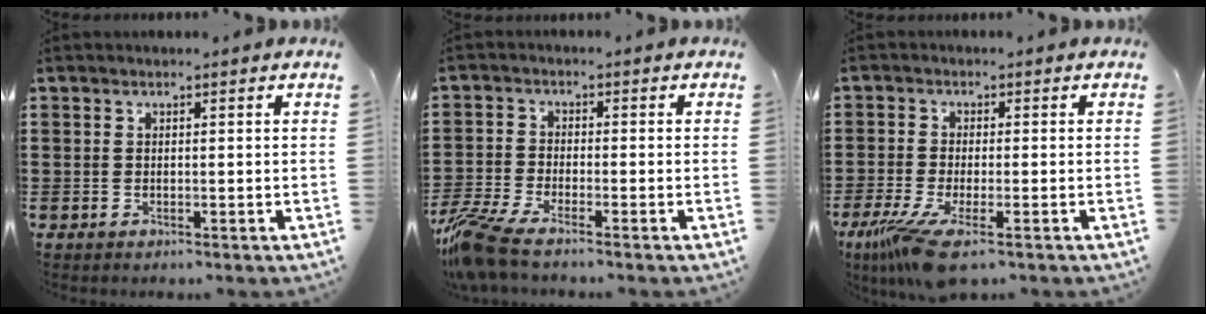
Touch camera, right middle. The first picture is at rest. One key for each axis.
{"total": 6.4, "fx": -5.2, "fy": 1.2, "fz": 3.5, "tx": -0.102, "ty": -0.015, "tz": -0.109}
{"total": 6.2, "fx": -3.7, "fy": 1.3, "fz": 4.8, "tx": -0.113, "ty": -0.022, "tz": -0.070}